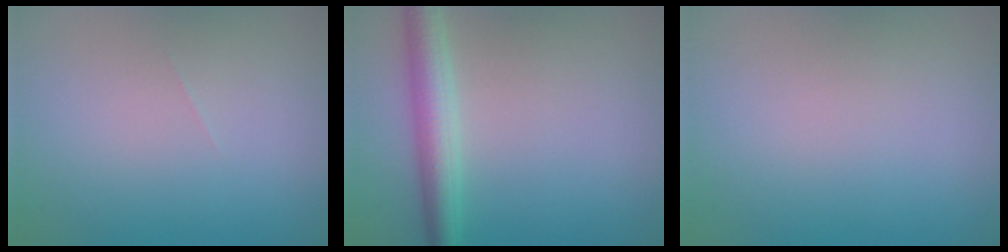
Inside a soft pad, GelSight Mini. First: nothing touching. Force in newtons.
{"total": 3.9, "press": 3.9, "slide": 0.0}
{"total": 0.0}